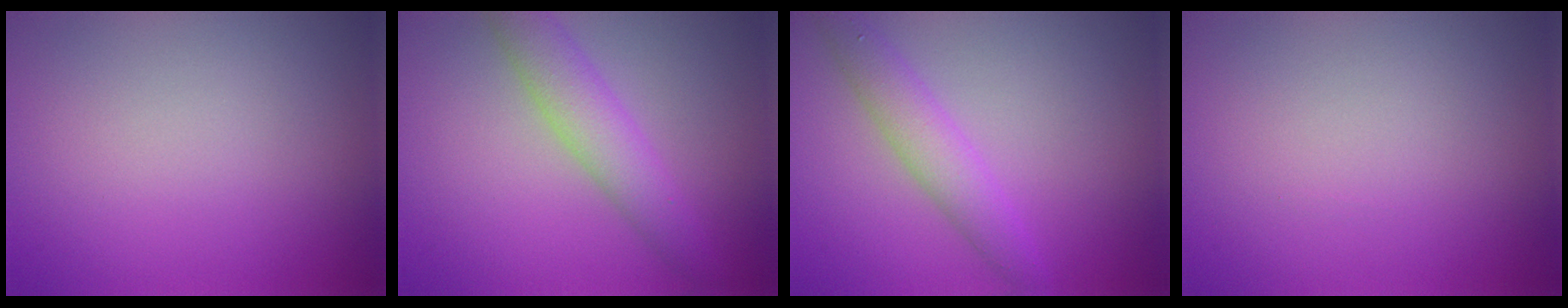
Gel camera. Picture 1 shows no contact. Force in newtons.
{"total": 4.1, "press": 4.1, "slide": 0.2}
{"total": 3.0, "press": 3.0, "slide": 0.1}
{"total": 0.0}